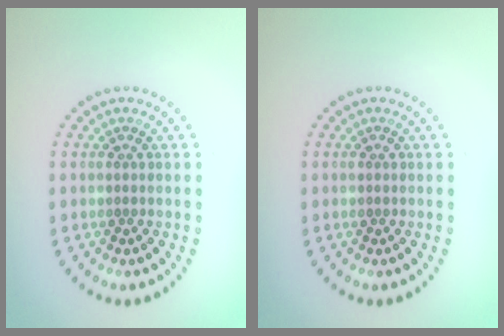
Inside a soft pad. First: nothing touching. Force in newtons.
{"total": 0.5, "press": 0.5, "slide": 0.1}